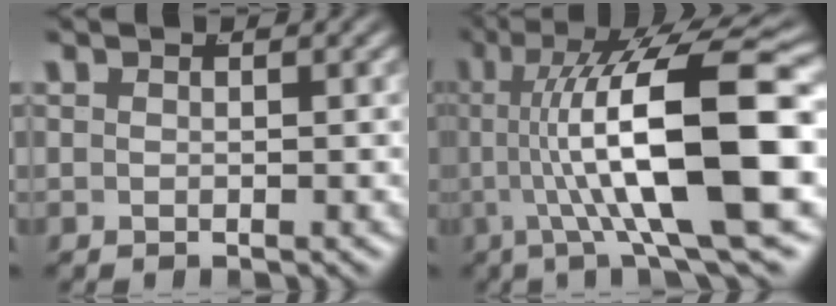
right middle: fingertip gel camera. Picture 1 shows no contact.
{"total": 12.4, "force": [0.6, 3.6, 11.8], "torque": [-0.175, 0.004, 0.016]}